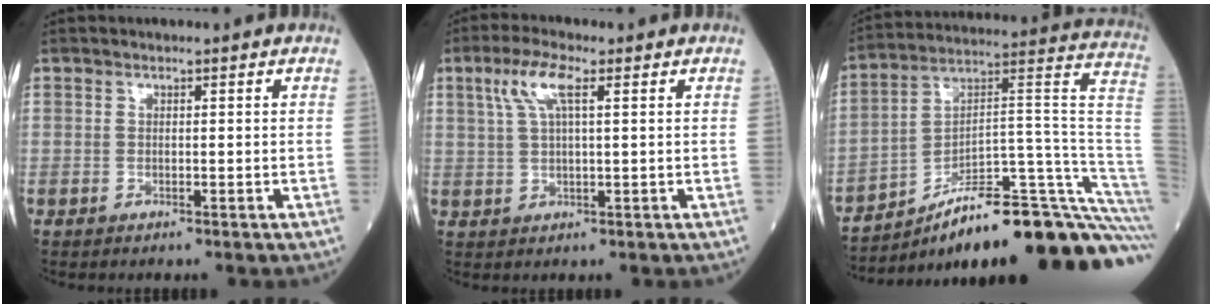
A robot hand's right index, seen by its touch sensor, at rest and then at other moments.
{"total": 5.4, "force": [2.4, 1.1, 4.7], "torque": [-0.105, 0.018, 0.054]}
{"total": 27.0, "force": [-20.1, 1.9, 18.0], "torque": [-0.142, 0.043, -0.293]}